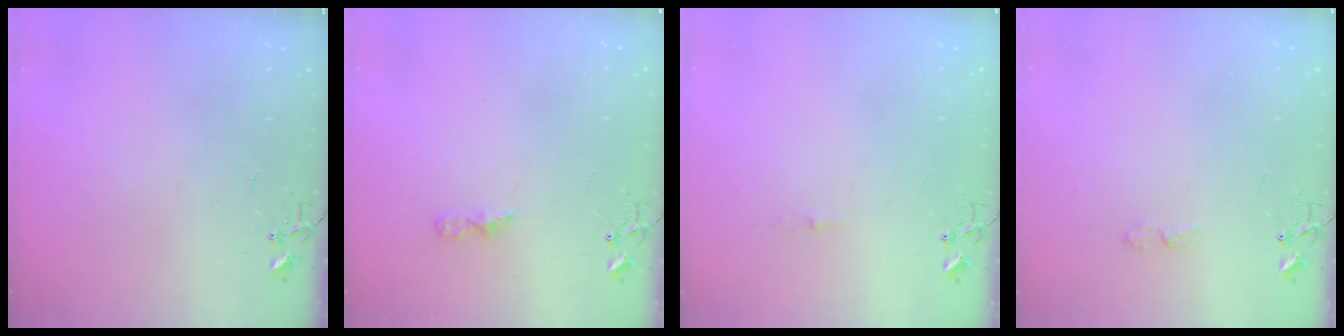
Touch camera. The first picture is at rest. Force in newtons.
{"total": 5.3, "press": 5.3, "slide": 0.6}
{"total": 3.6, "press": 3.6, "slide": 0.5}
{"total": 4.4, "press": 4.3, "slide": 0.7}